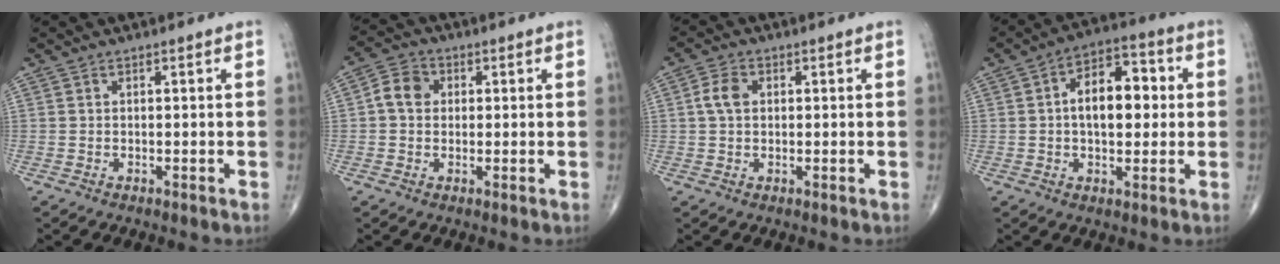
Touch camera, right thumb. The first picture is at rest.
{"total": 5.2, "force": [0.6, 4.3, 2.8], "torque": [-0.038, 0.012, 0.001]}
{"total": 3.9, "force": [0.6, 2.7, 2.7], "torque": [-0.054, 0.006, 0.008]}
{"total": 12.1, "force": [1.1, 7.0, 9.9], "torque": [-0.129, 0.023, 0.011]}